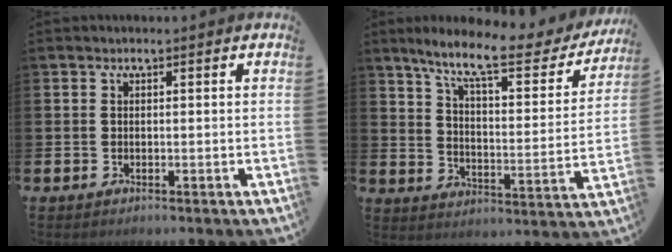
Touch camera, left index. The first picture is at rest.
{"total": 10.1, "force": [8.1, 2.2, 5.7], "torque": [-0.130, -0.045, 0.129]}